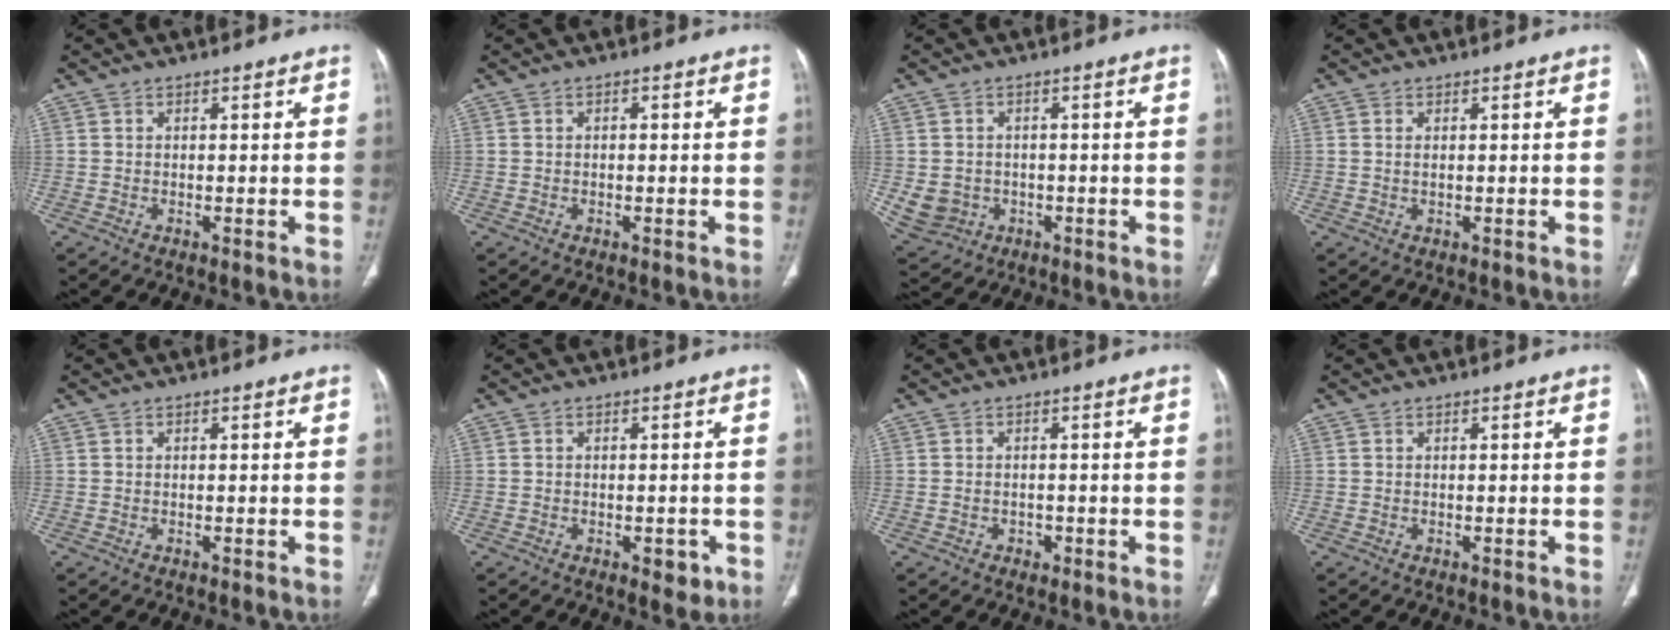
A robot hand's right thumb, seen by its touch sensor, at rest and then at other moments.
{"total": 0.9, "force": [0.1, 0.3, 0.8], "torque": [-0.018, 0.005, 0.002]}
{"total": 6.6, "force": [-1.2, 6.0, 2.4], "torque": [-0.043, 0.008, -0.003]}
{"total": 0.8, "force": [0.3, 0.3, 0.7], "torque": [-0.020, 0.002, 0.008]}
{"total": 0.0}
{"total": 3.2, "force": [-1.3, 1.8, 2.3], "torque": [-0.015, 0.001, -0.013]}
{"total": 1.7, "force": [-0.8, 1.4, 0.4], "torque": [-0.003, 0.009, -0.010]}
{"total": 0.0}